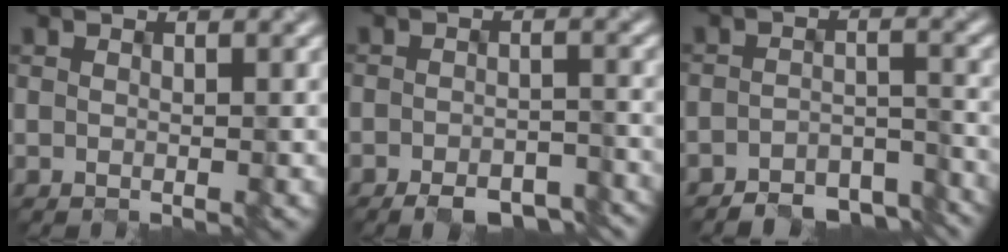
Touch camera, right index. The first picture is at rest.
{"total": 4.2, "force": [-3.5, 1.2, 2.0], "torque": [-0.023, -0.004, -0.048]}
{"total": 4.8, "force": [-4.6, 1.3, 0.8], "torque": [-0.006, -0.008, -0.064]}